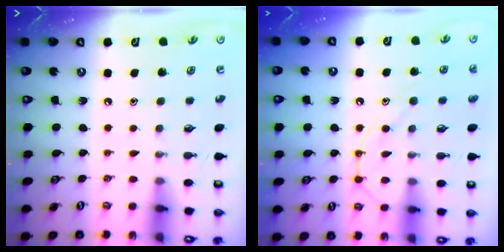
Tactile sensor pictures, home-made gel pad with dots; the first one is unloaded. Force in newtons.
{"total": 12.3, "press": 12.2, "slide": 1.1}